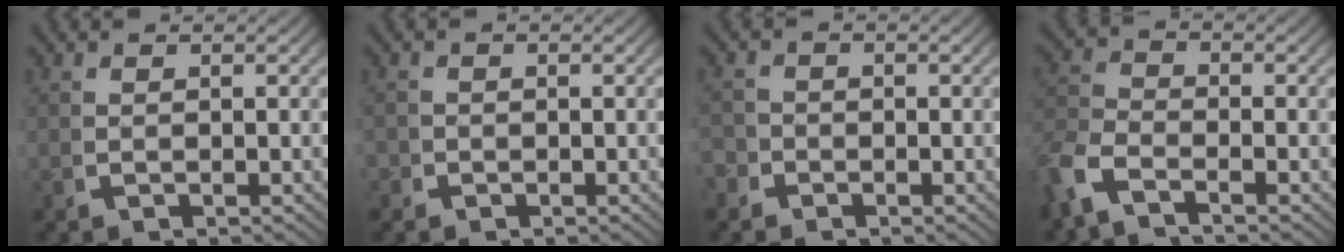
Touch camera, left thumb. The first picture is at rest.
{"total": 1.2, "force": [-0.5, 1.1, -0.1], "torque": [0.005, -0.006, -0.015]}
{"total": 1.9, "force": [-1.2, 1.4, 0.0], "torque": [-0.001, -0.012, -0.024]}
{"total": 3.9, "force": [-1.6, 2.6, 2.5], "torque": [-0.063, -0.006, -0.039]}